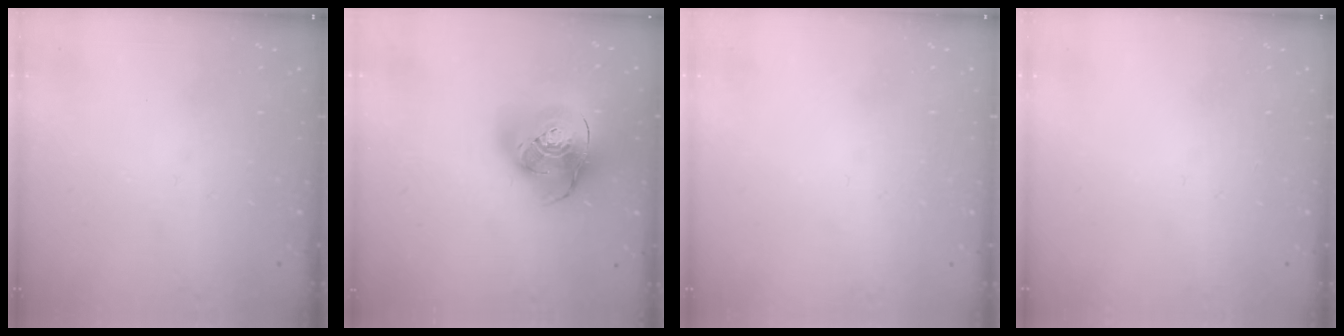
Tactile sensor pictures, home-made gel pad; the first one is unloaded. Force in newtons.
{"total": 19.4, "press": 19.2, "slide": 2.5}
{"total": 0.7, "press": 0.7, "slide": 0.1}
{"total": 0.0}